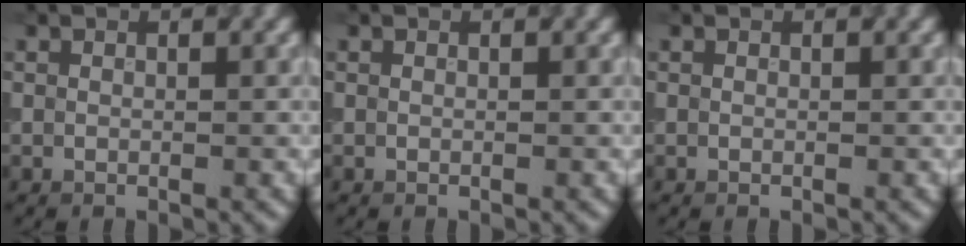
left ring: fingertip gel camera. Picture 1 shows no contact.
{"total": 0.0}
{"total": 0.0}